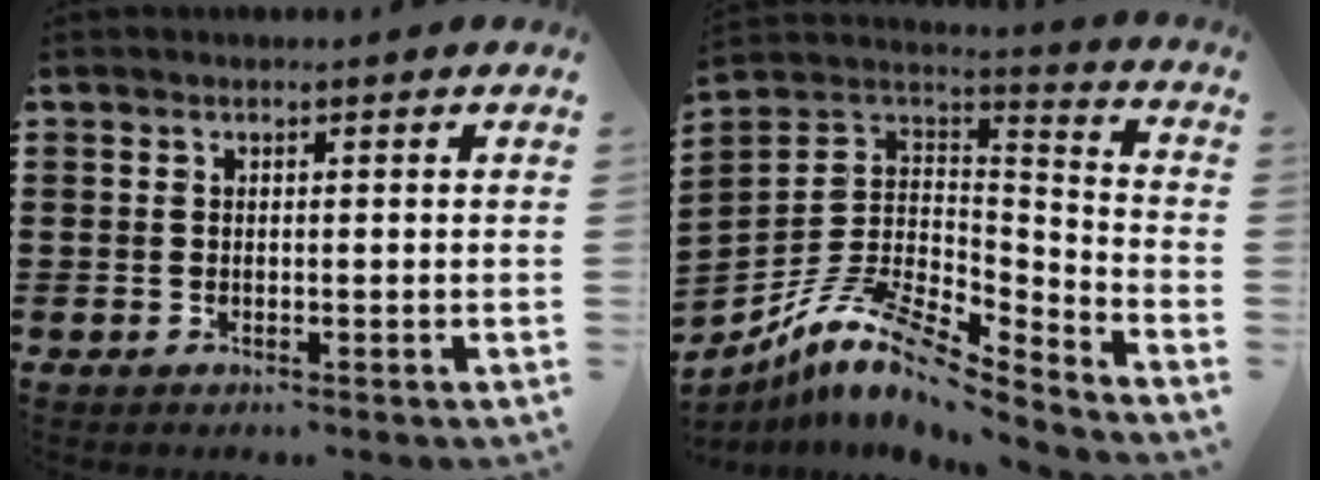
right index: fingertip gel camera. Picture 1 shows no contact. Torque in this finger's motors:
{"motor_torque": [-0.08, 0.36, 0.22, 0.04]}